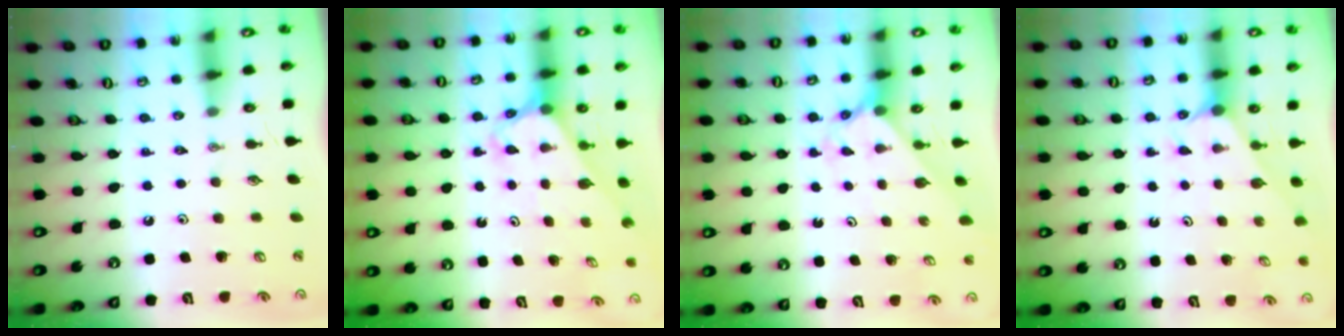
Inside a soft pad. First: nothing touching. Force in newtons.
{"total": 2.6, "press": 2.6, "slide": 0.2}
{"total": 2.4, "press": 2.4, "slide": 0.3}
{"total": 2.0, "press": 2.0, "slide": 0.3}